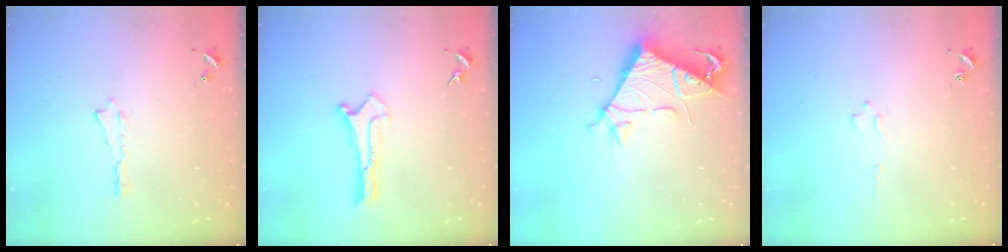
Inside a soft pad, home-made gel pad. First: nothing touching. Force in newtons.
{"total": 0.0}
{"total": 7.1, "press": 7.1, "slide": 0.6}
{"total": 0.5, "press": 0.5, "slide": 0.2}